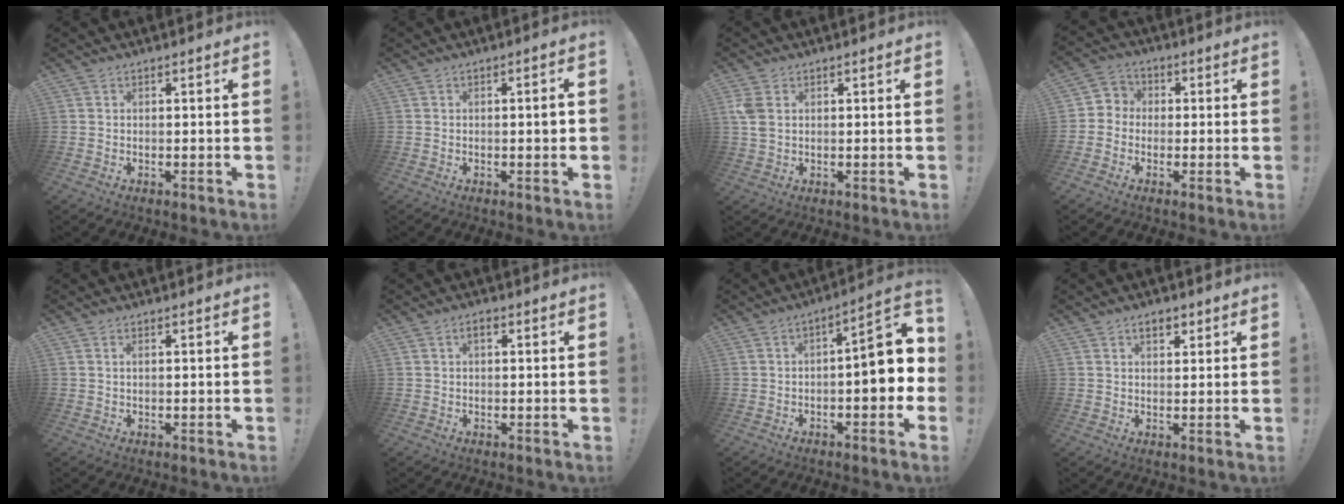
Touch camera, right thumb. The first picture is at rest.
{"total": 2.3, "force": [-0.5, 0.3, 2.2], "torque": [-0.027, 0.001, -0.012]}
{"total": 4.1, "force": [1.4, 2.6, 2.9], "torque": [-0.064, 0.000, 0.028]}
{"total": 4.5, "force": [-1.9, 3.9, 1.2], "torque": [-0.010, 0.022, -0.033]}
{"total": 1.1, "force": [0.4, 0.2, 1.1], "torque": [-0.025, 0.002, 0.007]}
{"total": 1.9, "force": [0.5, 0.8, 1.6], "torque": [-0.032, 0.006, 0.007]}
{"total": 10.3, "force": [-1.0, 3.4, 9.7], "torque": [-0.128, 0.000, -0.020]}
{"total": 3.4, "force": [1.8, 1.9, 2.1], "torque": [-0.030, 0.000, 0.030]}